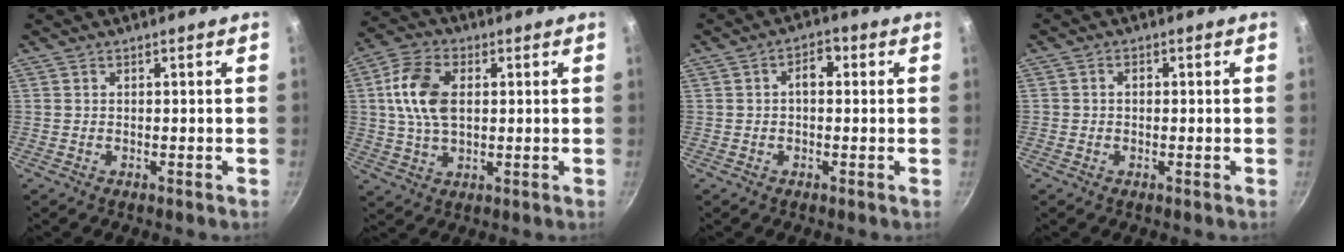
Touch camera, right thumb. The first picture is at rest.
{"total": 11.4, "force": [1.8, 7.1, 8.6], "torque": [-0.156, 0.011, 0.028]}
{"total": 3.9, "force": [0.6, 2.5, 3.0], "torque": [-0.029, 0.011, 0.001]}
{"total": 1.5, "force": [0.0, 1.3, 0.9], "torque": [-0.012, 0.004, -0.003]}